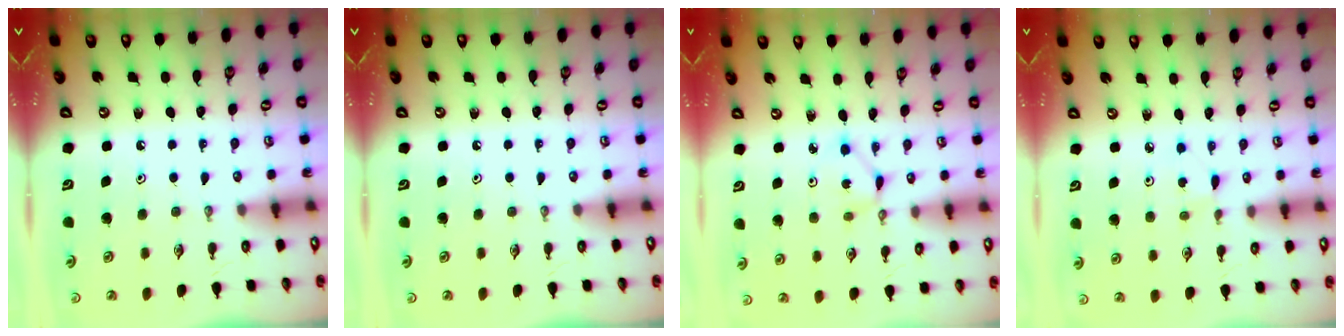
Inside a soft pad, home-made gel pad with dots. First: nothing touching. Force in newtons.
{"total": 0.0}
{"total": 1.6, "press": 1.6, "slide": 0.2}
{"total": 2.5, "press": 2.5, "slide": 0.3}